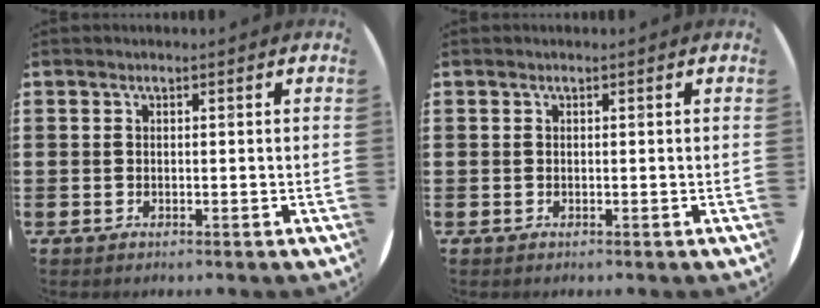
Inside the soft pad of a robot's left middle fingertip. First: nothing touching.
{"total": 0.0}